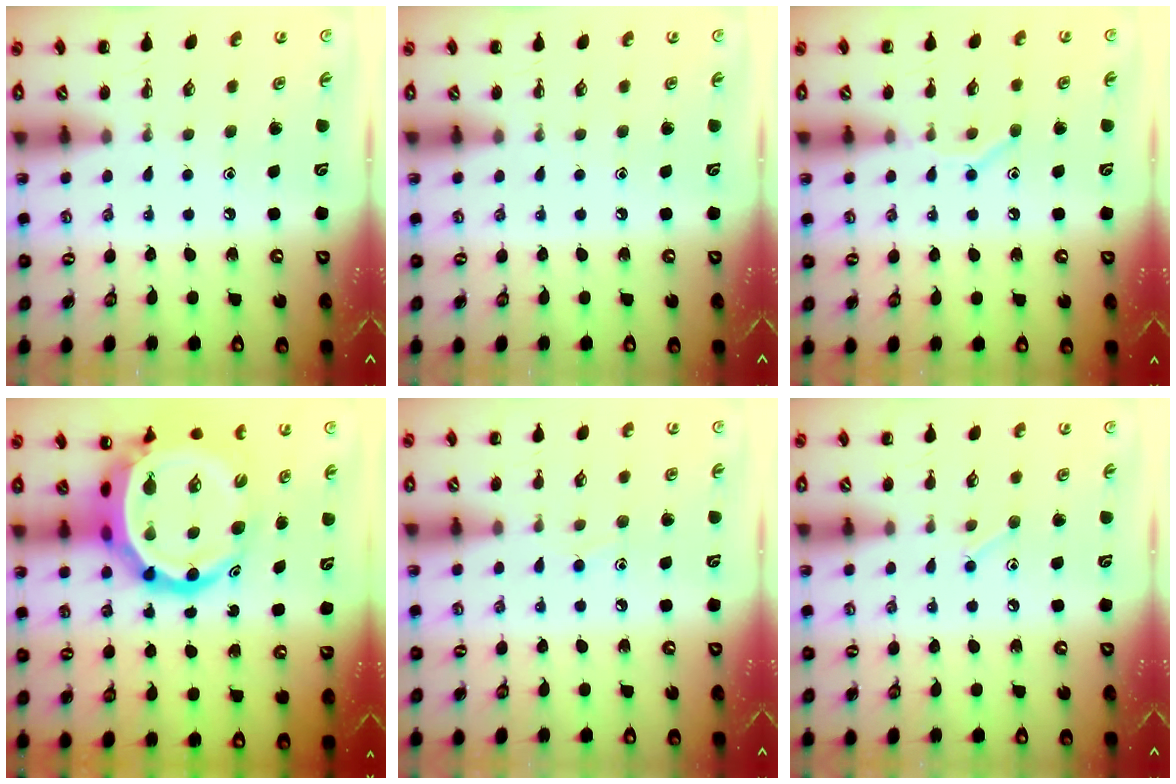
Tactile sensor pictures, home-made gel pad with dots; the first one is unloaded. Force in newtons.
{"total": 0.0}
{"total": 8.7, "press": 8.5, "slide": 1.6}
{"total": 14.7, "press": 14.1, "slide": 4.0}
{"total": 5.9, "press": 5.4, "slide": 2.3}
{"total": 5.3, "press": 5.1, "slide": 1.6}